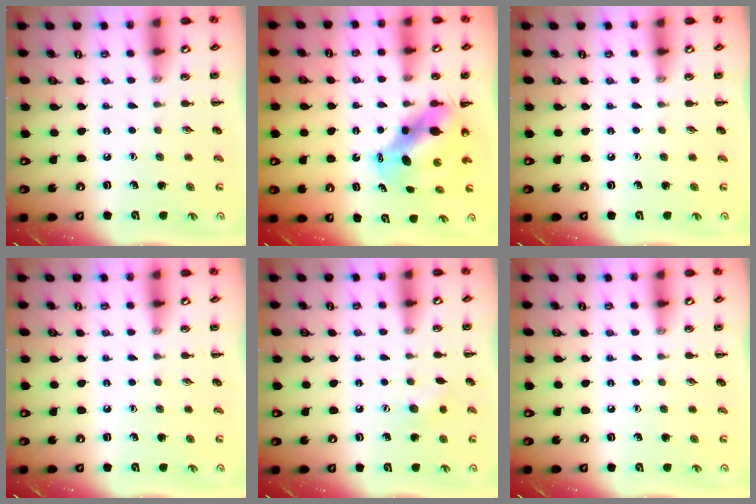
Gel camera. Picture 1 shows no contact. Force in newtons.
{"total": 7.6, "press": 7.4, "slide": 1.9}
{"total": 0.0}
{"total": 0.0}
{"total": 6.6, "press": 6.4, "slide": 1.3}
{"total": 0.0}